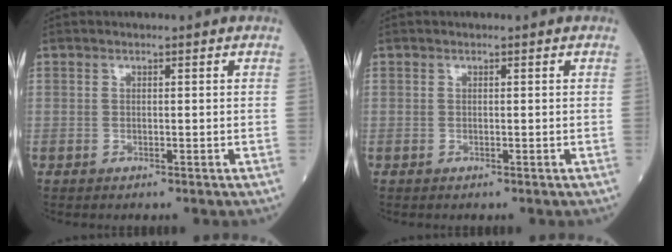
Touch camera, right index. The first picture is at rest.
{"total": 0.0}